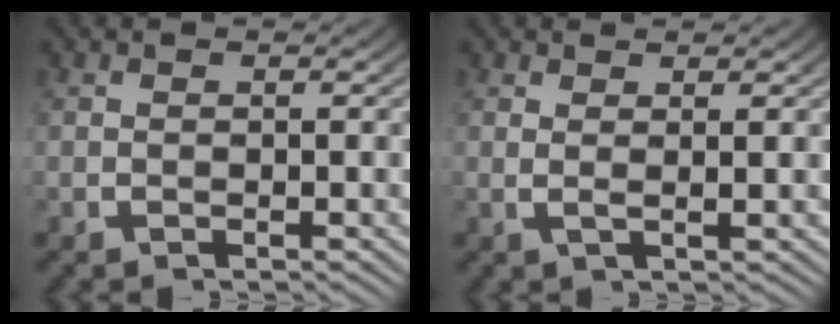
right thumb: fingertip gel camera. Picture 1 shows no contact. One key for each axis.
{"total": 1.3, "fx": 0.8, "fy": -0.2, "fz": 1.0, "tx": -0.024, "ty": -0.005, "tz": 0.017}